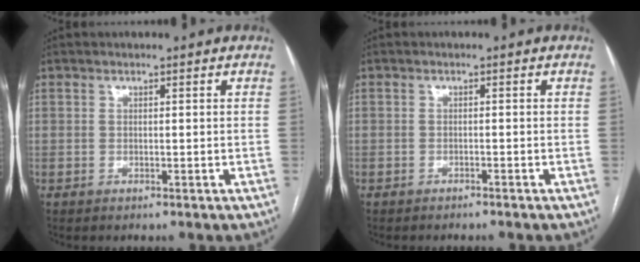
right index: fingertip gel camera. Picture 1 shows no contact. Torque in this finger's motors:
{"motor_torque": [-0.12, -0.95, -0.31, -0.04]}